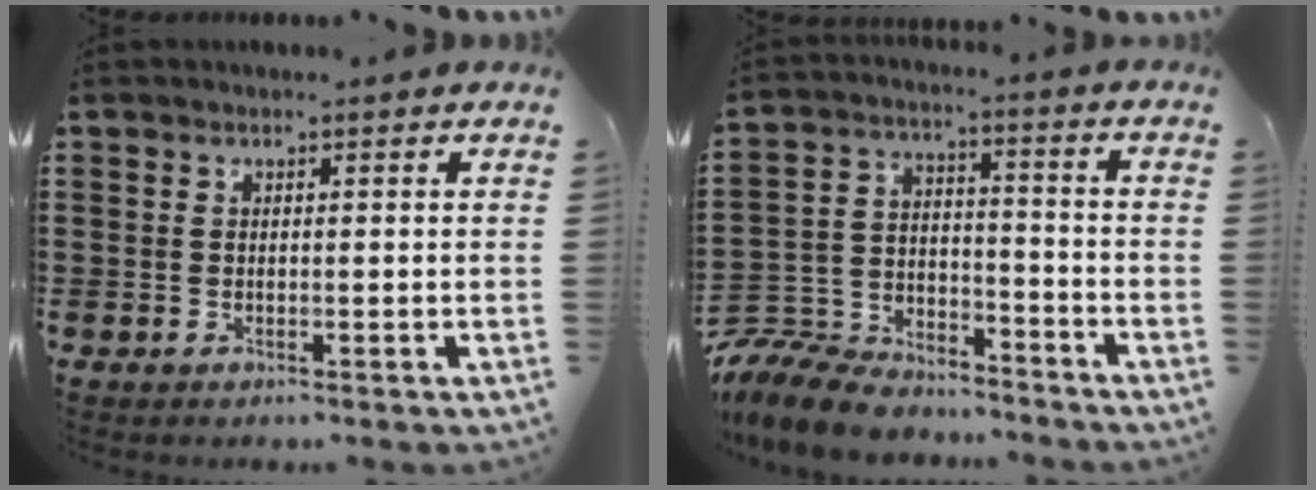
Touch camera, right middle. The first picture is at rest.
{"total": 10.0, "force": [-9.5, 2.3, 1.9], "torque": [-0.060, 0.015, -0.197]}